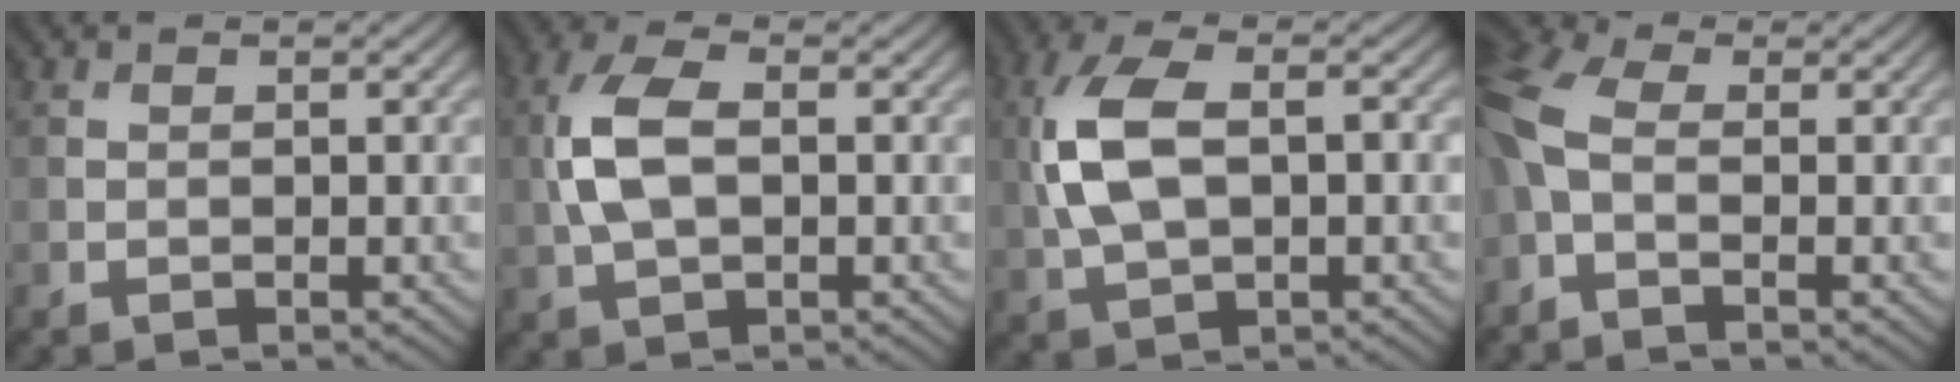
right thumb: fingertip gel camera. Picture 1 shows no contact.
{"total": 6.7, "force": [0.2, 3.5, 5.7], "torque": [-0.138, 0.010, -0.002]}
{"total": 9.5, "force": [0.6, 4.9, 8.1], "torque": [-0.188, 0.009, 0.007]}
{"total": 8.1, "force": [-0.9, 4.5, 6.7], "torque": [-0.189, 0.005, -0.027]}